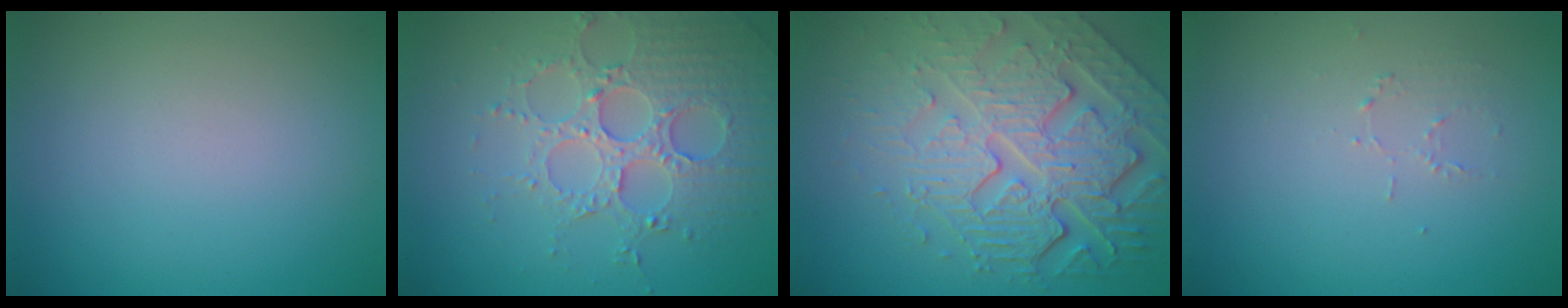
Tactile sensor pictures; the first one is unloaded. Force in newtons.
{"total": 4.9, "press": 4.1, "slide": 2.7}
{"total": 8.2, "press": 5.8, "slide": 5.7}
{"total": 0.7, "press": 0.4, "slide": 0.6}